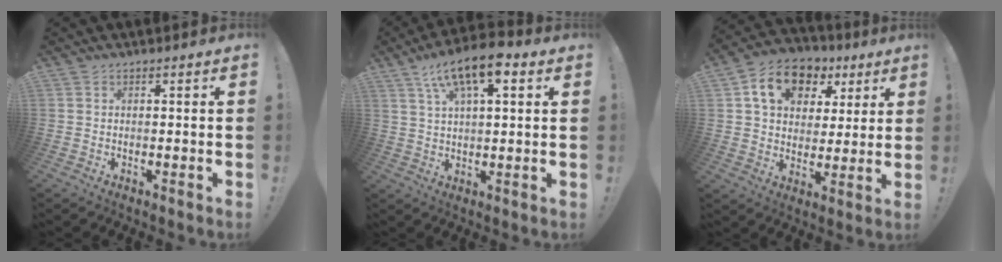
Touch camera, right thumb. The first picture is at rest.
{"total": 12.0, "force": [6.0, 4.5, 9.4], "torque": [-0.153, -0.020, 0.104]}
{"total": 14.5, "force": [6.4, 10.7, 7.4], "torque": [-0.111, -0.017, 0.120]}